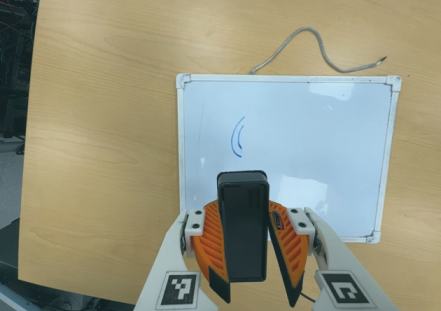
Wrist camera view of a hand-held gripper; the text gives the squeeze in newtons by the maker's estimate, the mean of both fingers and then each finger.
{"total": 9.6, "left": 9.4, "right": 9.7}